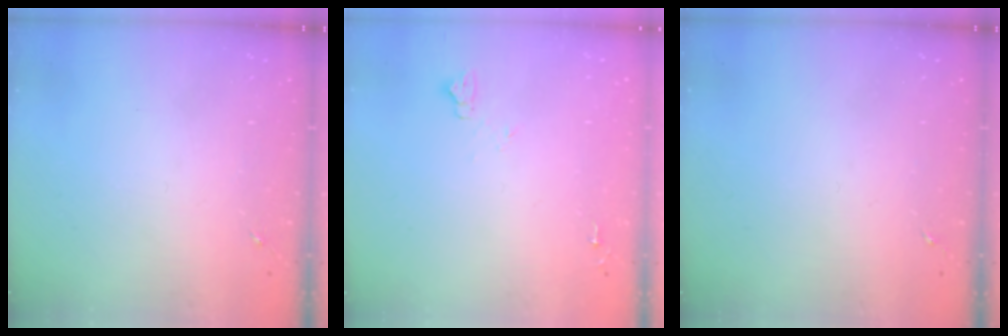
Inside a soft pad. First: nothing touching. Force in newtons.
{"total": 5.4, "press": 5.4, "slide": 0.7}
{"total": 0.0}